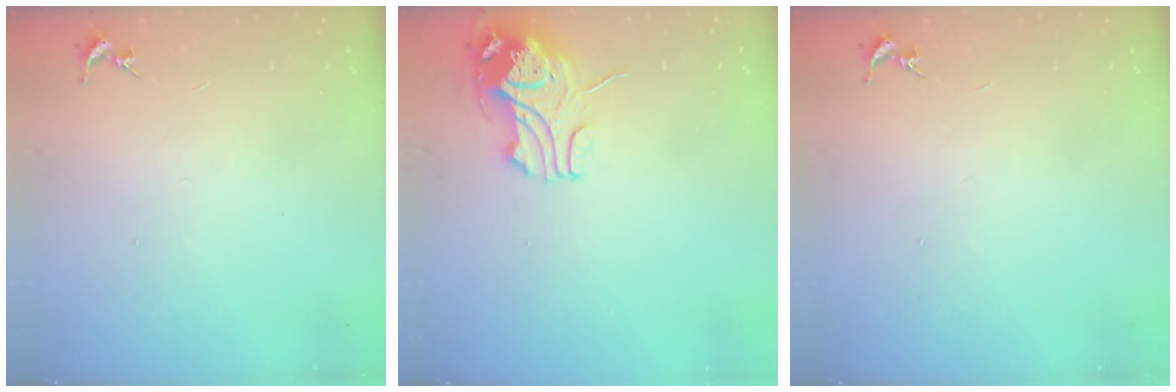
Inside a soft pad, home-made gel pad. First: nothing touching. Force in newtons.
{"total": 10.2, "press": 10.1, "slide": 1.3}
{"total": 0.0}